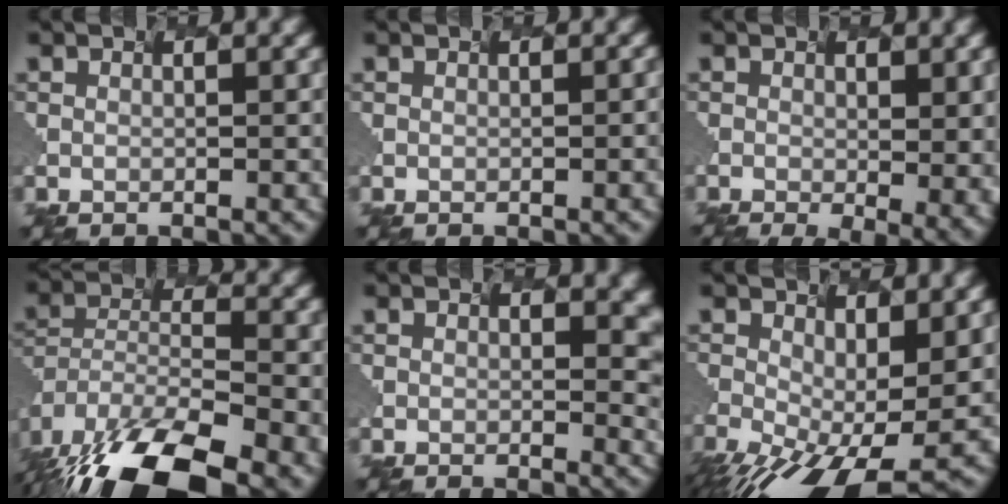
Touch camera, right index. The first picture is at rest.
{"total": 1.7, "force": [0.0, 0.8, 1.6], "torque": [0.001, 0.009, -0.001]}
{"total": 5.3, "force": [-1.2, 1.8, 4.8], "torque": [-0.060, -0.019, 0.006]}
{"total": 16.0, "force": [-11.1, 7.0, 9.1], "torque": [-0.197, -0.038, -0.157]}
{"total": 3.7, "force": [1.2, 2.1, 2.8], "torque": [-0.020, -0.006, 0.029]}
{"total": 10.0, "force": [-3.2, 4.6, 8.3], "torque": [-0.164, -0.038, -0.027]}